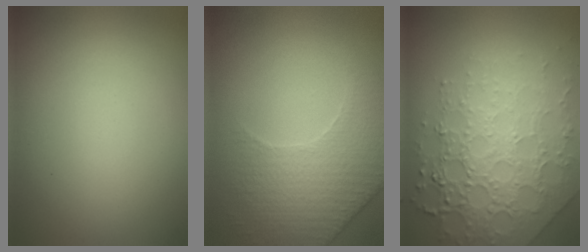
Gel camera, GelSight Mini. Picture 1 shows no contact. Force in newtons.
{"total": 3.1, "press": 3.0, "slide": 1.0}
{"total": 8.0, "press": 5.5, "slide": 5.9}